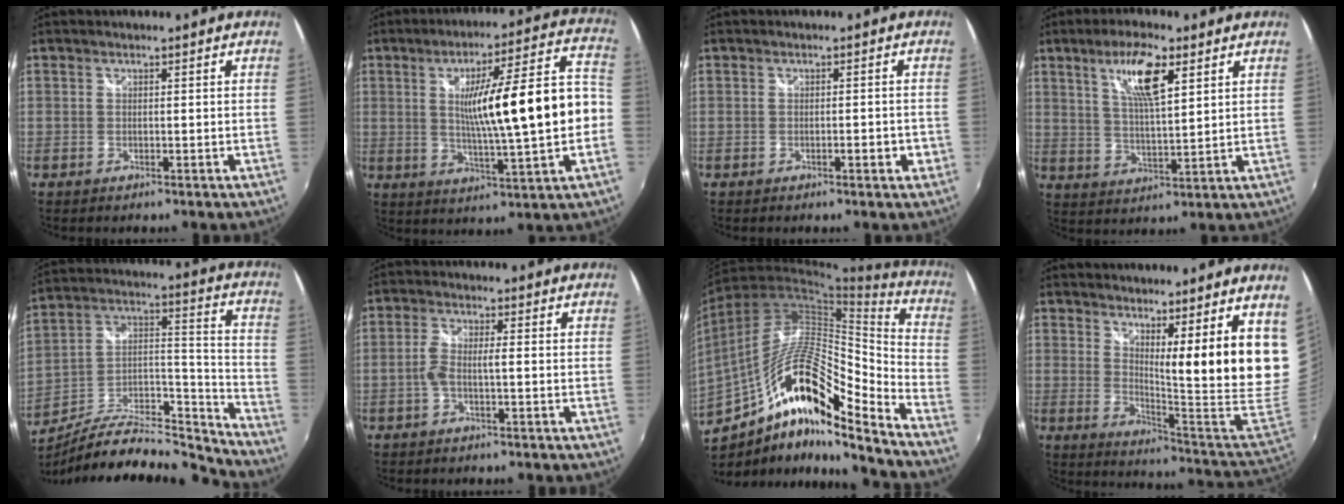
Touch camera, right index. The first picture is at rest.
{"total": 17.7, "force": [-0.4, 1.8, 17.6], "torque": [-0.256, 0.015, 0.008]}
{"total": 2.2, "force": [-0.9, 0.7, 1.9], "torque": [-0.025, 0.005, -0.008]}
{"total": 9.4, "force": [4.8, 2.3, 7.8], "torque": [-0.139, 0.007, 0.089]}
{"total": 17.6, "force": [-15.4, 2.8, 7.9], "torque": [-0.136, 0.014, -0.272]}
{"total": 3.1, "force": [-0.9, 0.7, 2.9], "torque": [-0.066, 0.009, -0.016]}
{"total": 20.1, "force": [-9.8, 5.9, 16.6], "torque": [-0.302, -0.003, -0.189]}
{"total": 17.2, "force": [8.8, 1.9, 14.7], "torque": [-0.156, 0.004, 0.127]}